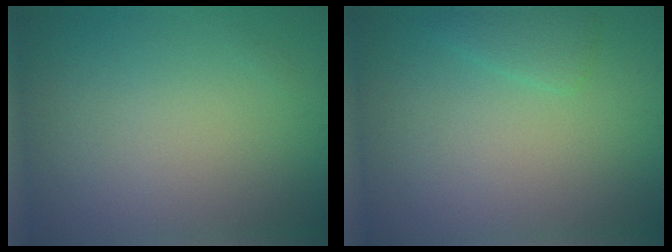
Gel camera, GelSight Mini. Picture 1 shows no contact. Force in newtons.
{"total": 1.4, "press": 1.4, "slide": 0.1}